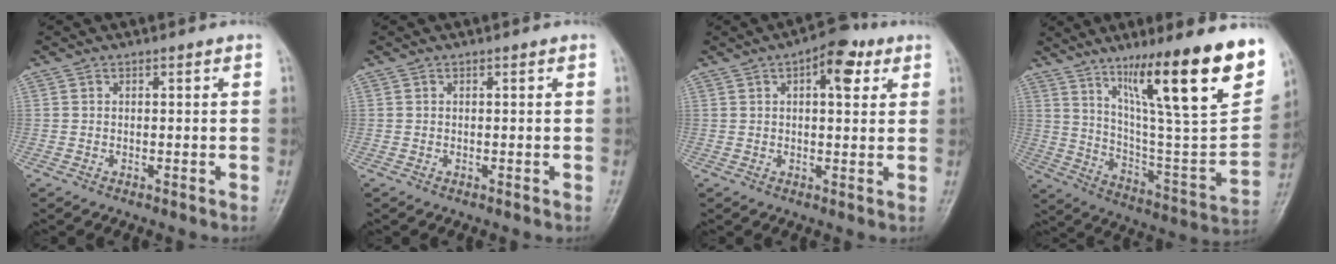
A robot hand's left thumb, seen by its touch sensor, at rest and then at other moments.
{"total": 0.0}
{"total": 7.8, "force": [3.3, 3.6, 6.1], "torque": [-0.063, 0.001, 0.039]}
{"total": 28.3, "force": [15.6, 4.9, 23.2], "torque": [-0.339, -0.052, 0.257]}